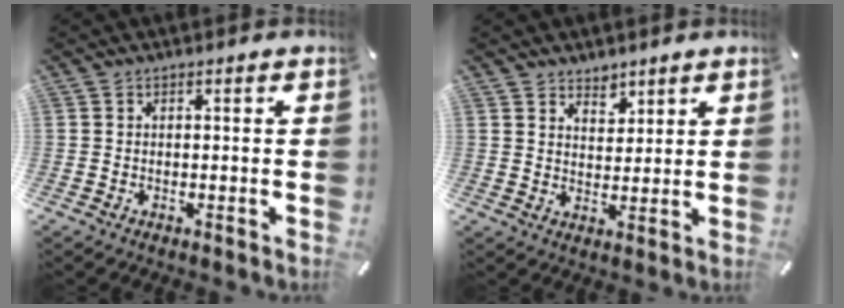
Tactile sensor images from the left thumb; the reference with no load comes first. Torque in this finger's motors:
{"motor_torque": [0.35, -0.37, 0.02, -0.04, 0.03]}